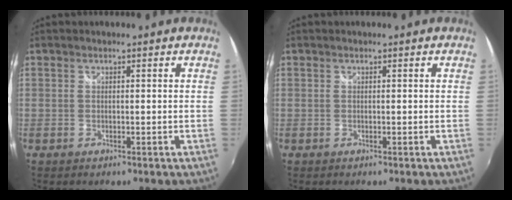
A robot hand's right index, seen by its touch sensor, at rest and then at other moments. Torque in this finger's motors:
{"motor_torque": [0.00, 0.00, 0.00, 0.00]}